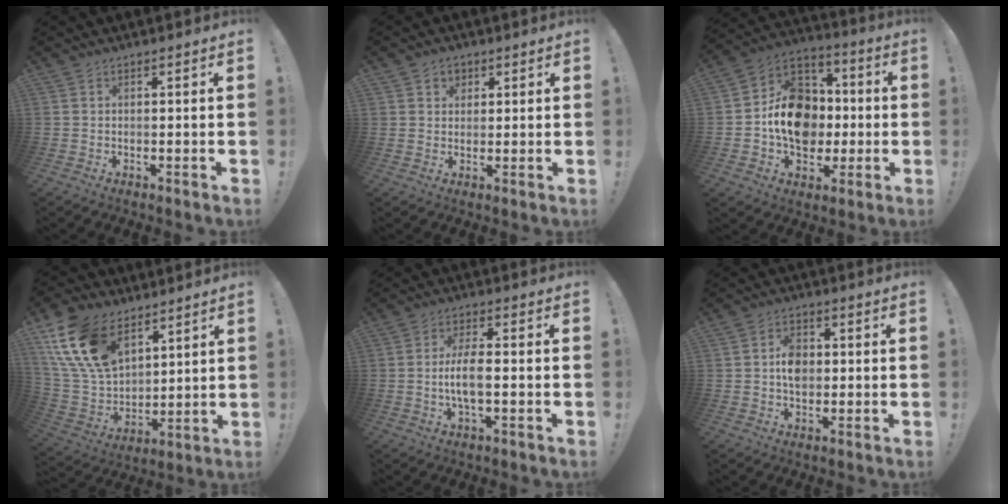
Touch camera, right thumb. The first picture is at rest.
{"total": 3.7, "force": [1.5, 3.3, 0.6], "torque": [-0.002, -0.006, 0.025]}
{"total": 16.9, "force": [-2.0, 13.7, 9.7], "torque": [-0.139, 0.025, -0.027]}
{"total": 19.1, "force": [10.0, 11.9, 11.0], "torque": [-0.225, -0.047, 0.191]}
{"total": 7.1, "force": [-1.3, 1.8, 6.7], "torque": [-0.134, -0.001, -0.026]}
{"total": 6.1, "force": [-0.3, 4.3, 4.3], "torque": [-0.063, 0.003, -0.008]}